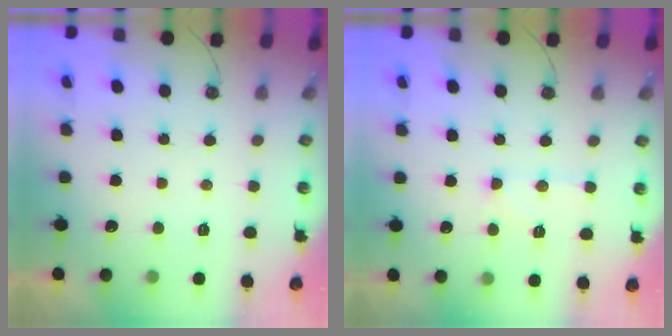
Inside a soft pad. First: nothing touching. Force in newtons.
{"total": 9.3, "press": 9.3, "slide": 0.8}